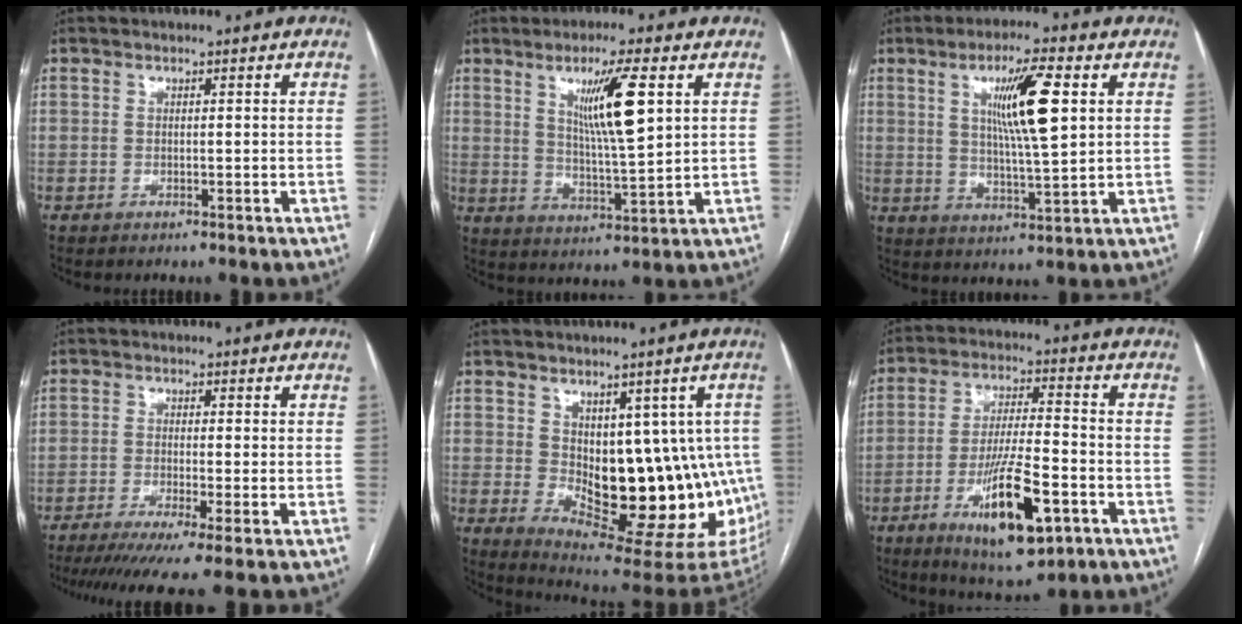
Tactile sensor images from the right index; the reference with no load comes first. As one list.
[{"total": 10.0, "force": [3.7, 0.4, 9.3], "torque": [-0.163, -0.007, 0.066]}, {"total": 10.5, "force": [3.1, 0.7, 10.0], "torque": [-0.174, 0.001, 0.054]}, {"total": 9.4, "force": [-7.0, -0.9, 6.2], "torque": [-0.089, -0.021, -0.108]}, {"total": 17.5, "force": [-1.3, 8.5, 15.2], "torque": [-0.158, -0.003, 0.009]}, {"total": 14.1, "force": [-5.9, 2.9, 12.5], "torque": [-0.225, -0.016, -0.092]}]